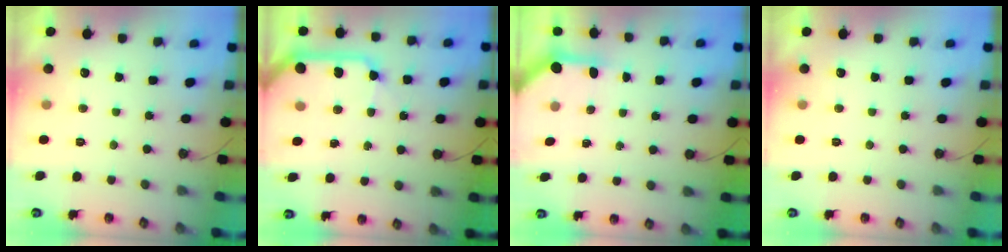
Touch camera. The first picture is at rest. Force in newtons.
{"total": 11.0, "press": 10.9, "slide": 1.5}
{"total": 3.2, "press": 3.2, "slide": 0.4}
{"total": 0.0}